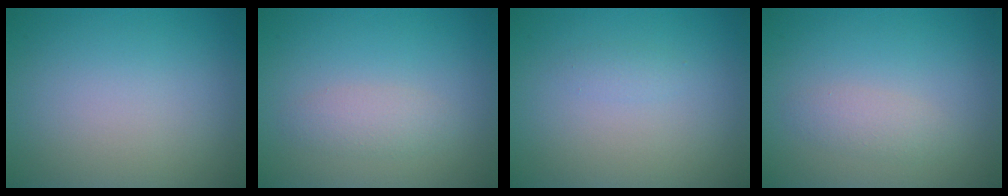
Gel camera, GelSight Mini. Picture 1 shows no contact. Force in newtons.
{"total": 1.7, "press": 1.7, "slide": 0.1}
{"total": 0.6, "press": 0.6, "slide": 0.0}
{"total": 1.5, "press": 1.5, "slide": 0.1}